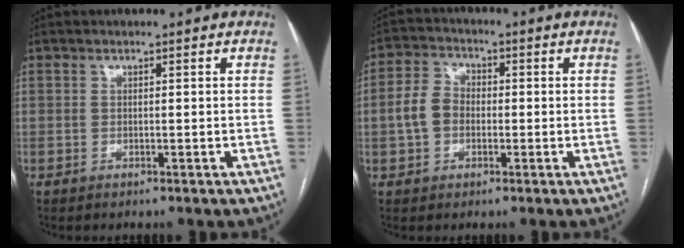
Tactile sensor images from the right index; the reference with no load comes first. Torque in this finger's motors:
{"motor_torque": [0.32, -0.11, 0.47, 0.09]}